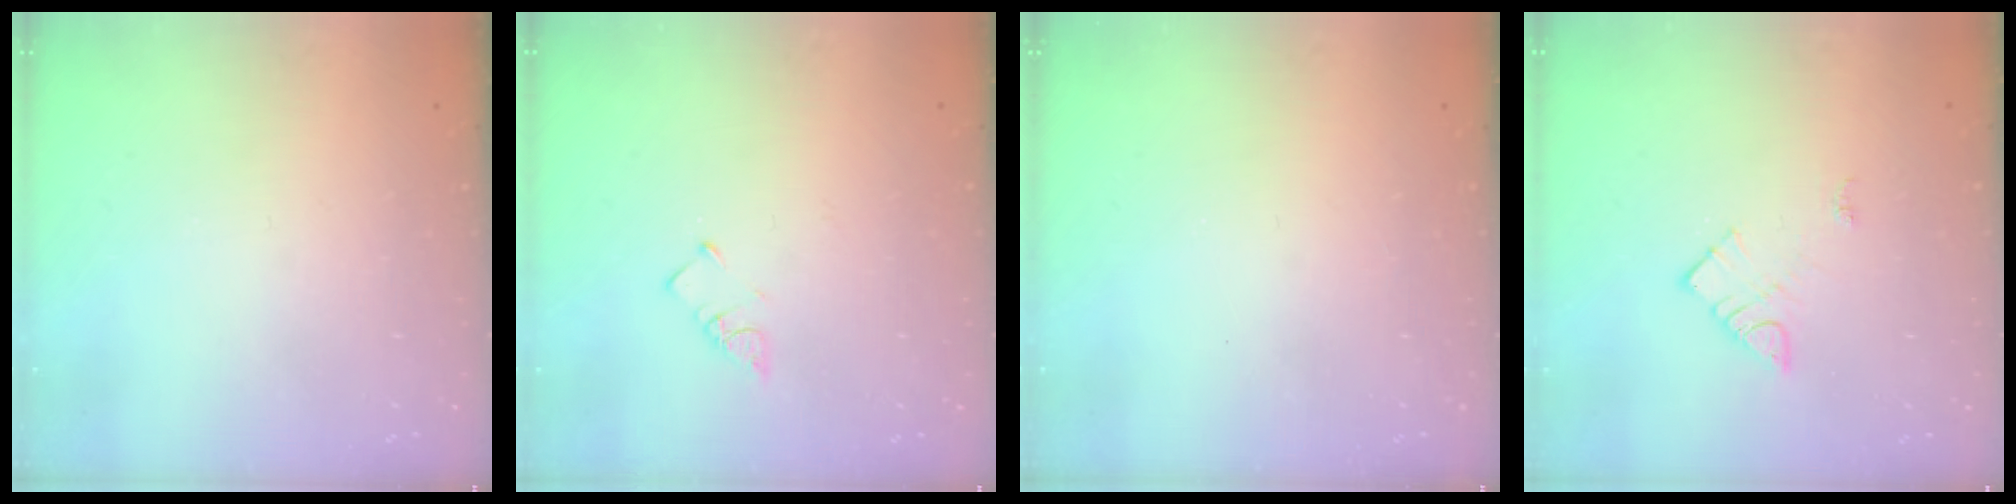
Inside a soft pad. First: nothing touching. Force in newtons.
{"total": 2.7, "press": 2.7, "slide": 0.4}
{"total": 1.6, "press": 1.6, "slide": 0.2}
{"total": 7.6, "press": 7.6, "slide": 0.3}